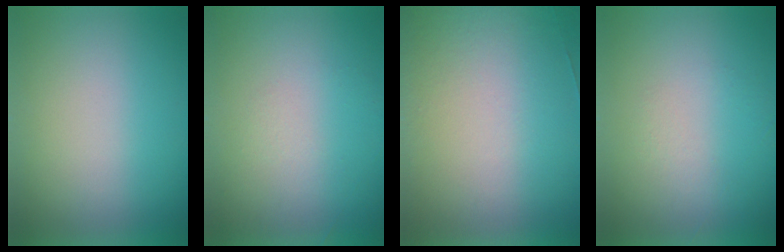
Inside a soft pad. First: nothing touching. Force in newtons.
{"total": 1.3}
{"total": 4.5}
{"total": 1.2}